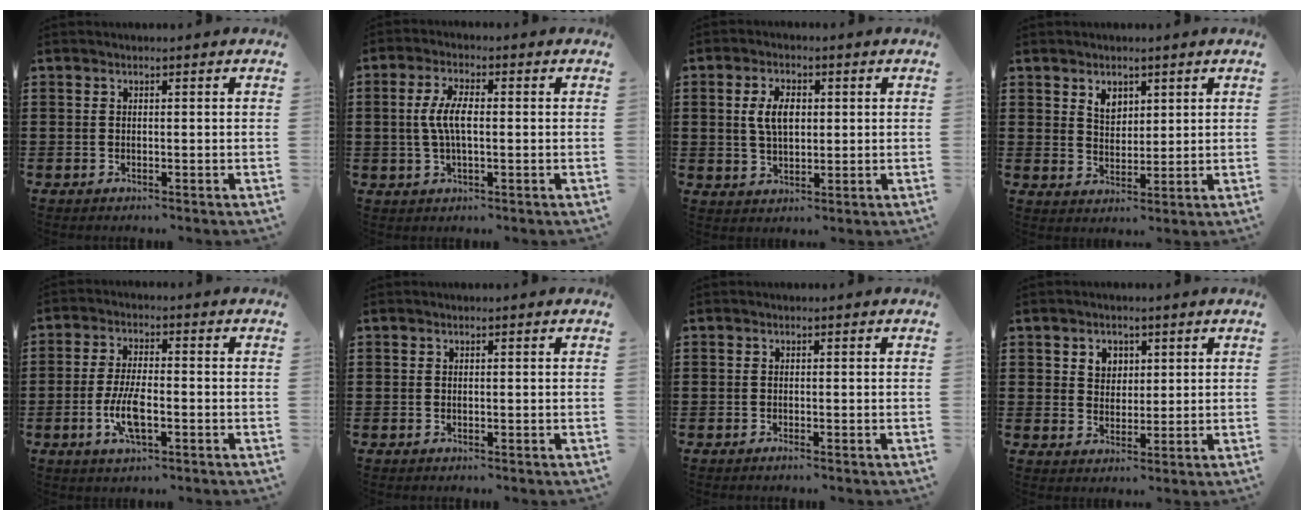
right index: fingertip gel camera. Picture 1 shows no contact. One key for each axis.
{"total": 5.5, "fx": -0.1, "fy": 1.9, "fz": 5.1, "tx": -0.116, "ty": -0.003, "tz": -0.012}
{"total": 5.1, "fx": 0.8, "fy": 2.8, "fz": 4.2, "tx": -0.088, "ty": 0.005, "tz": 0.007}
{"total": 3.4, "fx": 2.1, "fy": 2.3, "fz": 1.4, "tx": -0.036, "ty": 0.008, "tz": 0.039}
{"total": 6.5, "fx": -1.9, "fy": 2.3, "fz": 5.8, "tx": -0.130, "ty": -0.006, "tz": -0.041}
{"total": 0.0}
{"total": 0.6, "fx": -0.5, "fy": 0.0, "fz": 0.4, "tx": -0.008, "ty": -0.004, "tz": -0.008}
{"total": 3.3, "fx": 1.7, "fy": 2.8, "fz": 0.7, "tx": -0.027, "ty": 0.013, "tz": 0.029}